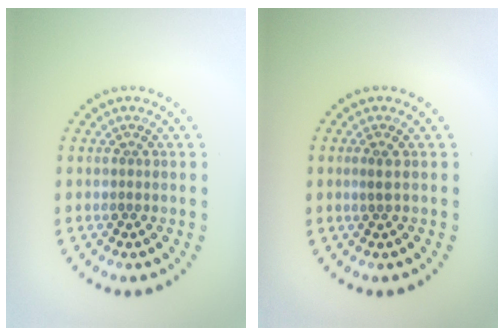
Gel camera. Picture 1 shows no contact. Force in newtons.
{"total": 0.8, "press": 0.7, "slide": 0.4}